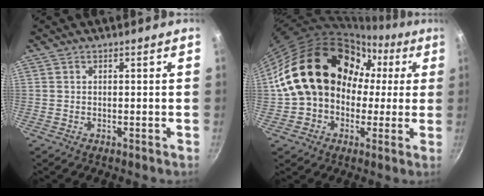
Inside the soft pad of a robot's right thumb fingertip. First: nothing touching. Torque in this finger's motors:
{"motor_torque": [-1.17, 3.55, 1.58, -1.19, 0.48]}